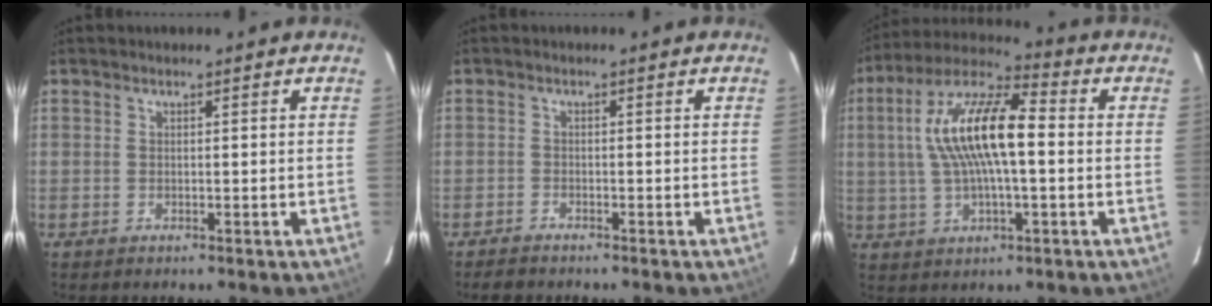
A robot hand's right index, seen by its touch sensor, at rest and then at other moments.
{"total": 2.4, "force": [-2.2, 0.6, 0.6], "torque": [-0.024, -0.003, -0.040]}
{"total": 15.8, "force": [1.0, 5.1, 14.9], "torque": [-0.284, 0.022, 0.010]}